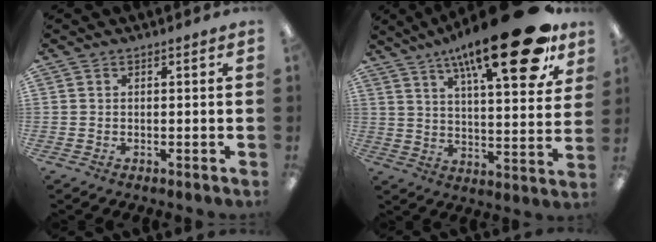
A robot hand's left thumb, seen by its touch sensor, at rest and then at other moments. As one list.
[{"total": 25.9, "force": [15.5, 8.0, 19.2], "torque": [-0.281, -0.084, 0.240]}]